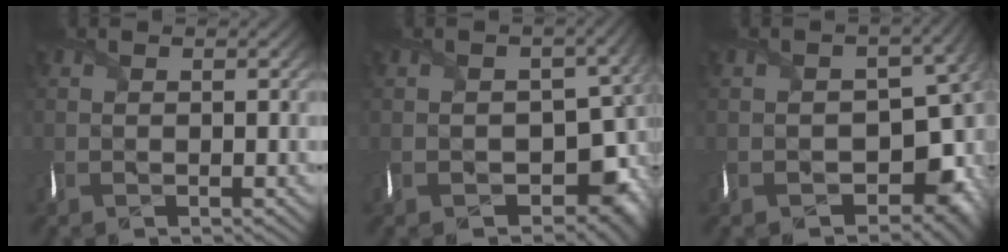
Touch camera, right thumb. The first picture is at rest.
{"total": 8.8, "force": [-1.5, 7.0, 5.2], "torque": [-0.055, -0.029, -0.014]}
{"total": 10.9, "force": [-2.6, 8.6, 6.1], "torque": [-0.069, -0.020, -0.031]}